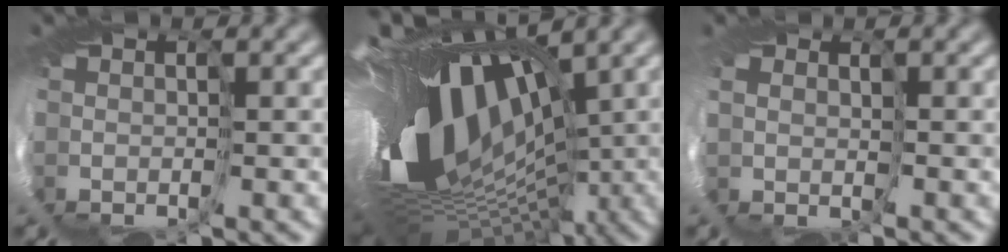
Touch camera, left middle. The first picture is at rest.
{"total": 16.0, "force": [1.1, 8.3, 13.6], "torque": [-0.267, -0.028, 0.018]}
{"total": 1.5, "force": [0.8, 1.3, 0.1], "torque": [-0.021, 0.005, 0.023]}